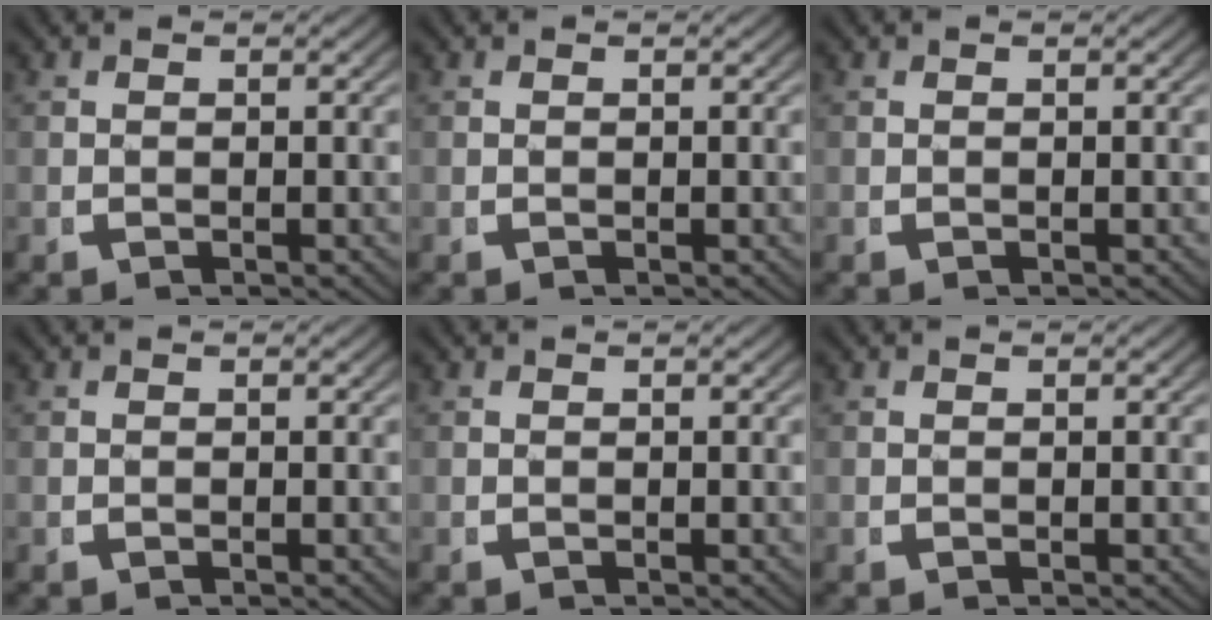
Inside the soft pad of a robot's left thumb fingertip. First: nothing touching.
{"total": 0.0}
{"total": 0.0}
{"total": 0.0}
{"total": 0.0}
{"total": 0.0}